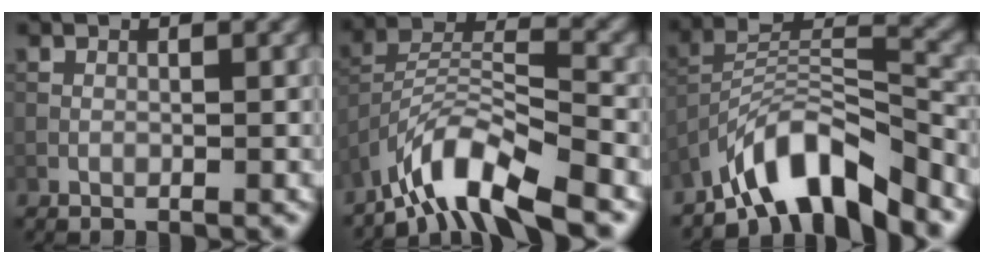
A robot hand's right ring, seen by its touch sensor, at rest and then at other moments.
{"total": 8.0, "force": [-6.4, 1.6, 4.4], "torque": [-0.074, 0.001, -0.127]}
{"total": 8.5, "force": [-6.8, 2.2, 4.7], "torque": [-0.073, 0.005, -0.130]}